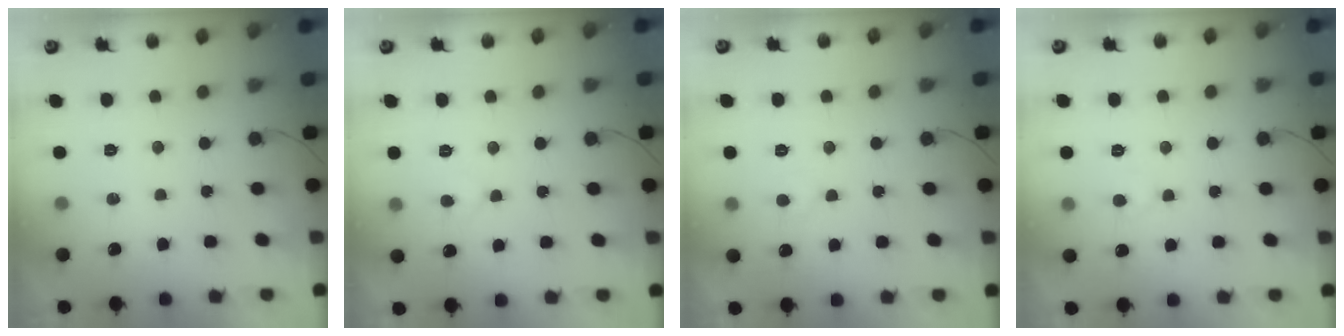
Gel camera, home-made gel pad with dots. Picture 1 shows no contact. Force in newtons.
{"total": 3.2, "press": 3.2, "slide": 0.4}
{"total": 3.7, "press": 3.7, "slide": 0.4}
{"total": 4.6, "press": 4.6, "slide": 0.6}